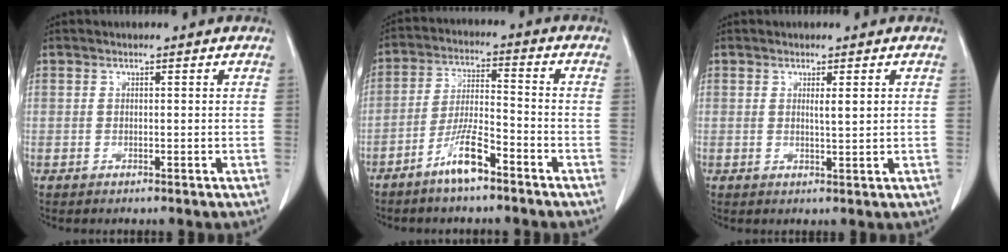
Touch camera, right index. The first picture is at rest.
{"total": 7.4, "force": [-5.1, 1.1, 5.3], "torque": [-0.108, -0.004, -0.098]}
{"total": 2.0, "force": [0.7, 0.1, 1.9], "torque": [-0.032, -0.004, 0.011]}